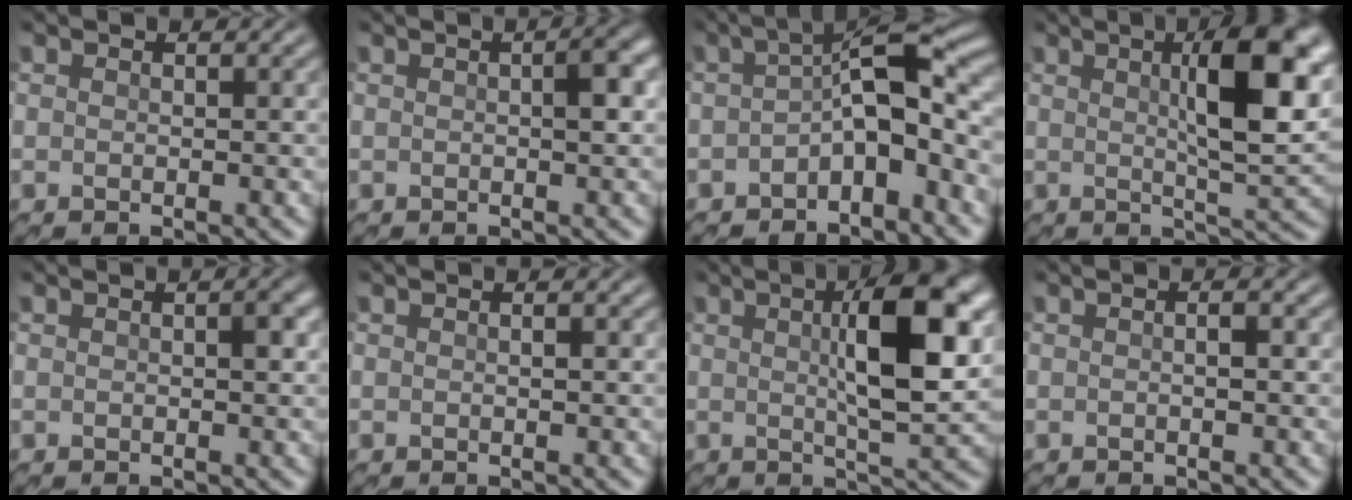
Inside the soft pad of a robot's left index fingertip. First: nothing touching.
{"total": 2.5, "force": [0.1, 0.9, 2.4], "torque": [-0.037, 0.006, 0.002]}
{"total": 8.1, "force": [-2.0, 3.6, 6.9], "torque": [-0.099, 0.018, -0.046]}
{"total": 8.5, "force": [2.5, 1.9, 7.9], "torque": [-0.125, 0.008, 0.041]}
{"total": 1.2, "force": [0.1, 0.3, 1.1], "torque": [-0.019, 0.004, 0.001]}
{"total": 0.0}
{"total": 8.1, "force": [2.0, 1.7, 7.7], "torque": [-0.123, 0.013, 0.029]}
{"total": 0.8, "force": [-0.2, -0.1, 0.8], "torque": [-0.019, 0.003, -0.001]}